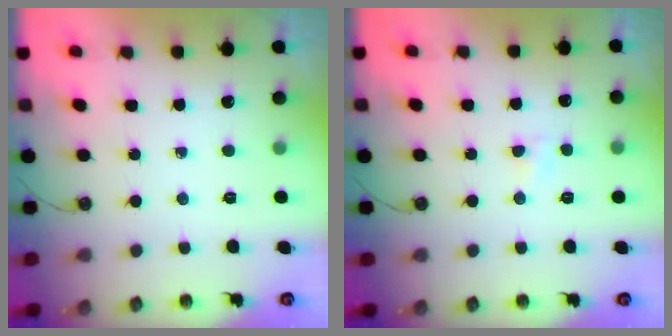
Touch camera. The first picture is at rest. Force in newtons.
{"total": 2.5, "press": 2.5, "slide": 0.4}